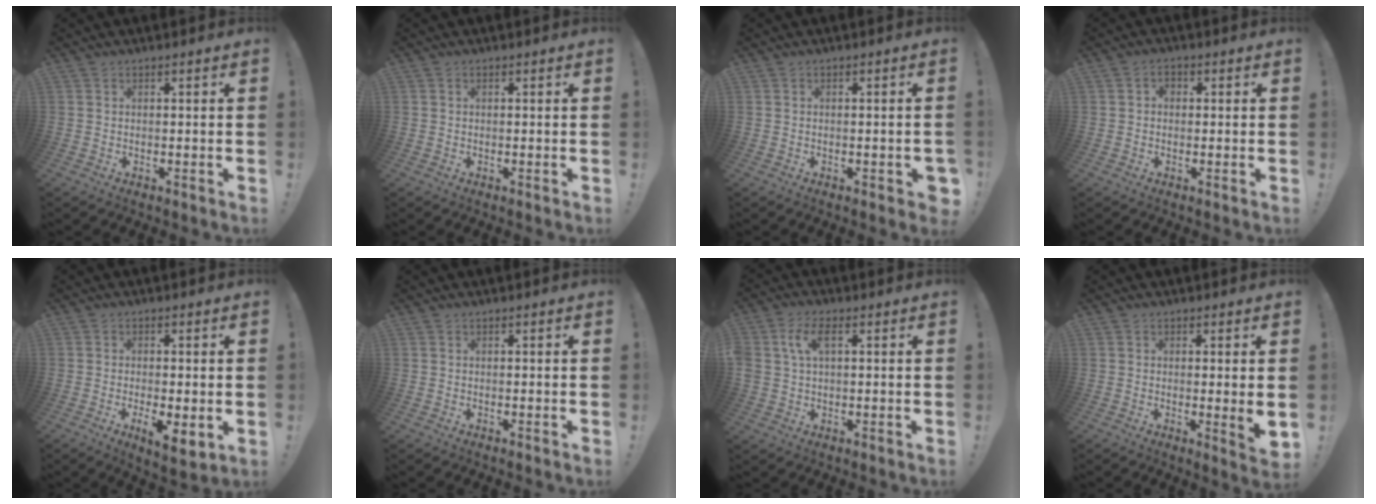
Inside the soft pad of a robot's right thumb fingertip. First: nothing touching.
{"total": 0.0}
{"total": 1.5, "force": [-0.7, 0.6, 1.2], "torque": [-0.018, 0.004, -0.010]}
{"total": 2.2, "force": [-0.2, 1.8, 1.4], "torque": [-0.018, 0.004, -0.006]}
{"total": 6.3, "force": [-0.9, 2.0, 5.9], "torque": [-0.090, -0.013, -0.009]}
{"total": 0.0}
{"total": 6.7, "force": [1.9, 3.7, 5.2], "torque": [-0.110, 0.006, 0.032]}
{"total": 4.5, "force": [0.1, 0.1, 4.5], "torque": [-0.058, -0.015, 0.006]}